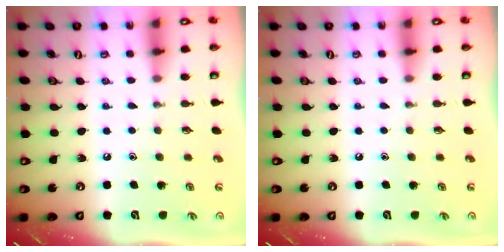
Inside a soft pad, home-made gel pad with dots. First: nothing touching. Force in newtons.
{"total": 0.0}